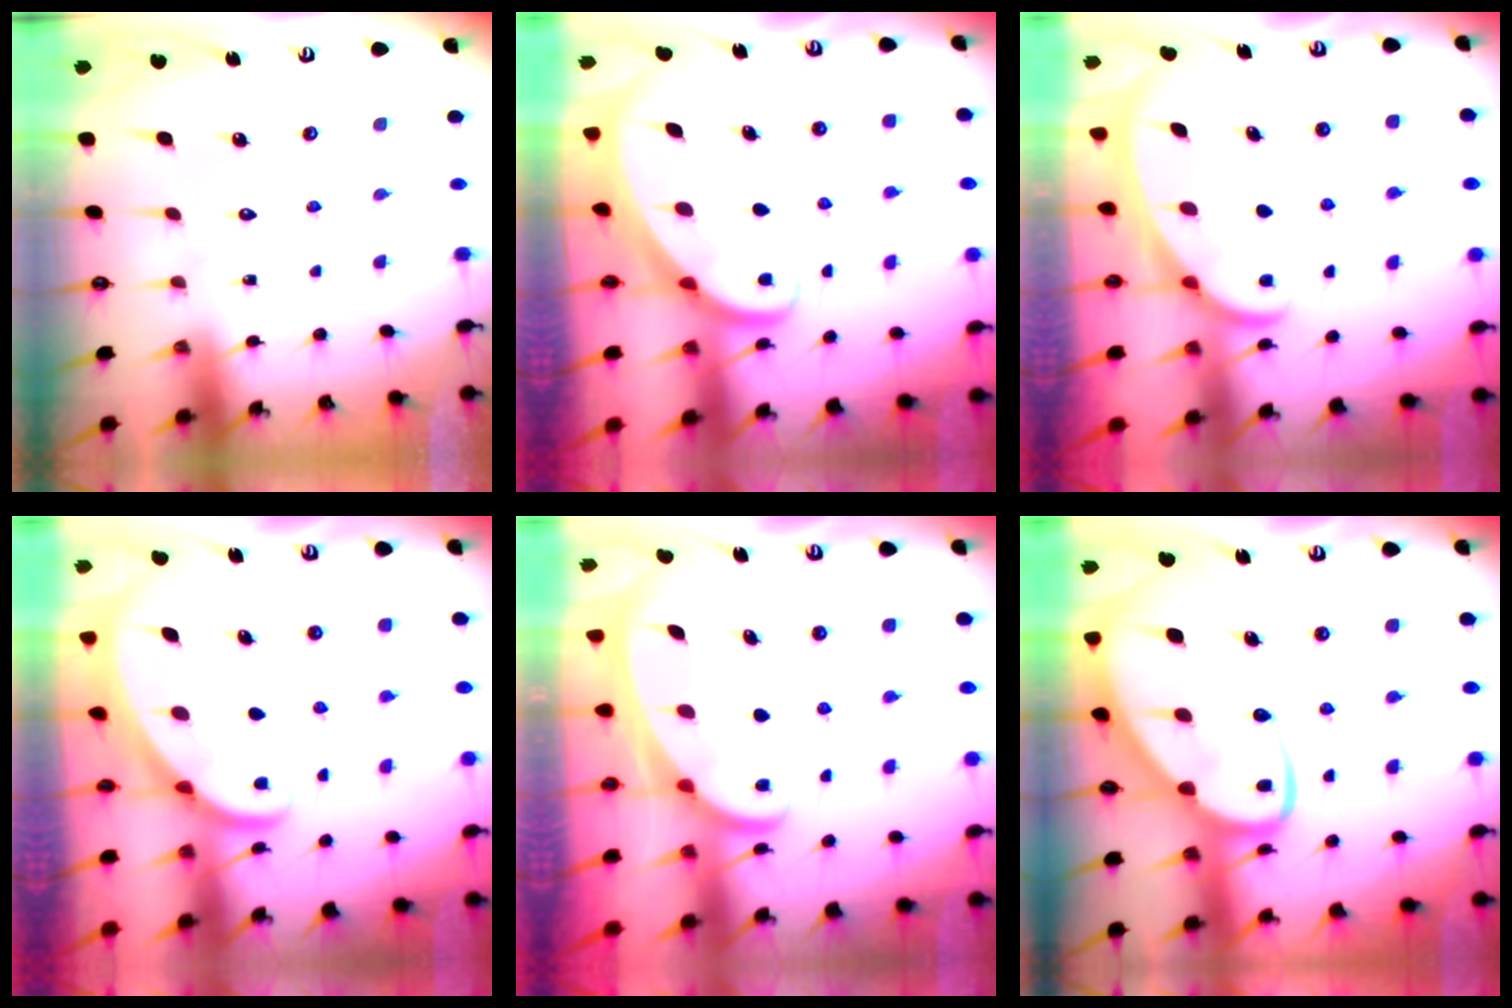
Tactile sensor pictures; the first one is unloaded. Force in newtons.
{"total": 2.8, "press": 2.8, "slide": 0.3}
{"total": 2.3, "press": 2.3, "slide": 0.4}
{"total": 2.1, "press": 2.1, "slide": 0.3}
{"total": 2.2, "press": 2.2, "slide": 0.3}
{"total": 15.0, "press": 14.9, "slide": 1.3}